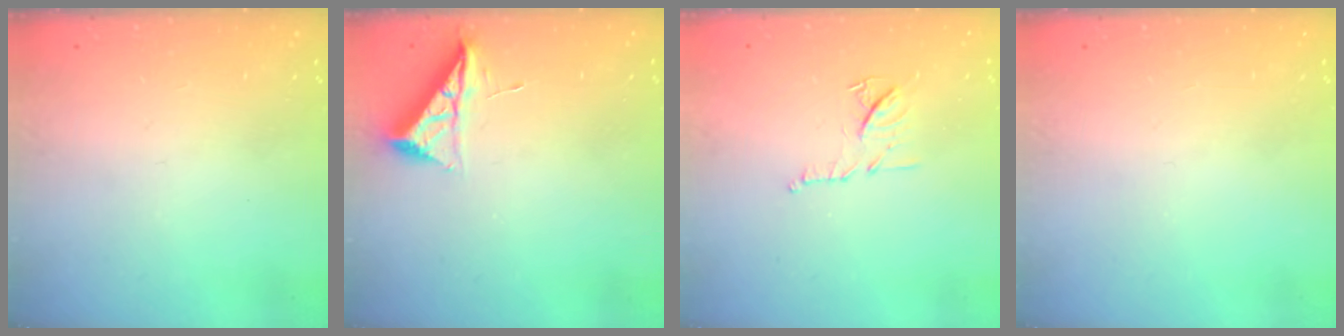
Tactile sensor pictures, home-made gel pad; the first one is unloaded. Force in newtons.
{"total": 6.8, "press": 6.7, "slide": 0.7}
{"total": 9.1, "press": 9.1, "slide": 0.2}
{"total": 0.0}